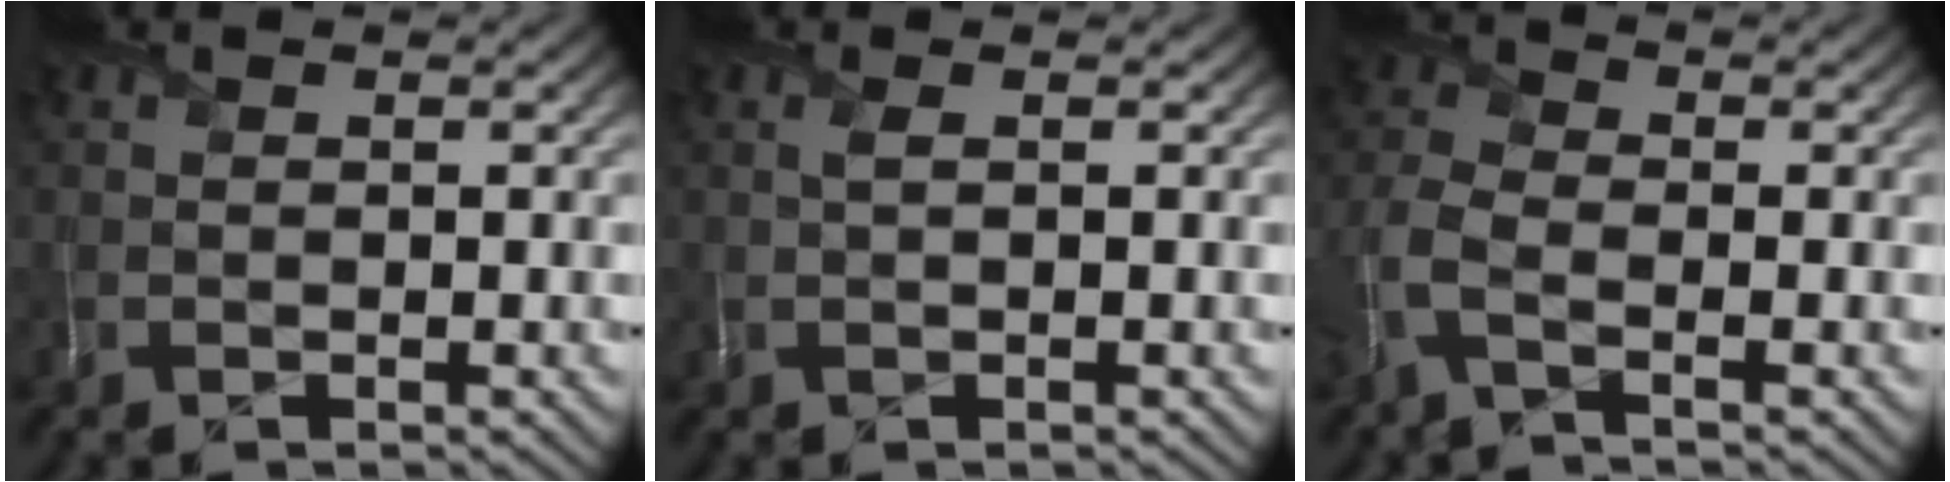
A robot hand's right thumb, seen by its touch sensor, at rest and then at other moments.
{"total": 1.1, "force": [0.6, -0.1, 0.9], "torque": [-0.019, 0.007, 0.010]}
{"total": 5.1, "force": [-2.4, 2.1, 4.0], "torque": [-0.106, -0.010, -0.066]}